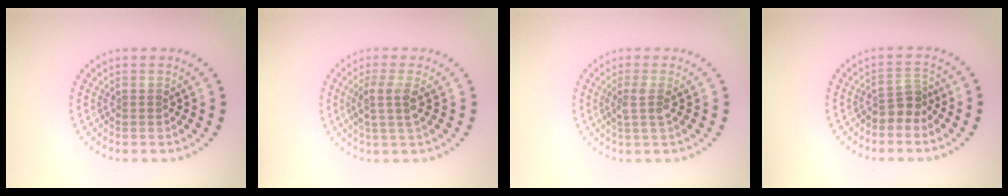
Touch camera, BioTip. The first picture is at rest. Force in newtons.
{"total": 2.3, "press": 1.9, "slide": 1.3}
{"total": 1.5, "press": 1.1, "slide": 1.0}
{"total": 2.2, "press": 1.7, "slide": 1.4}